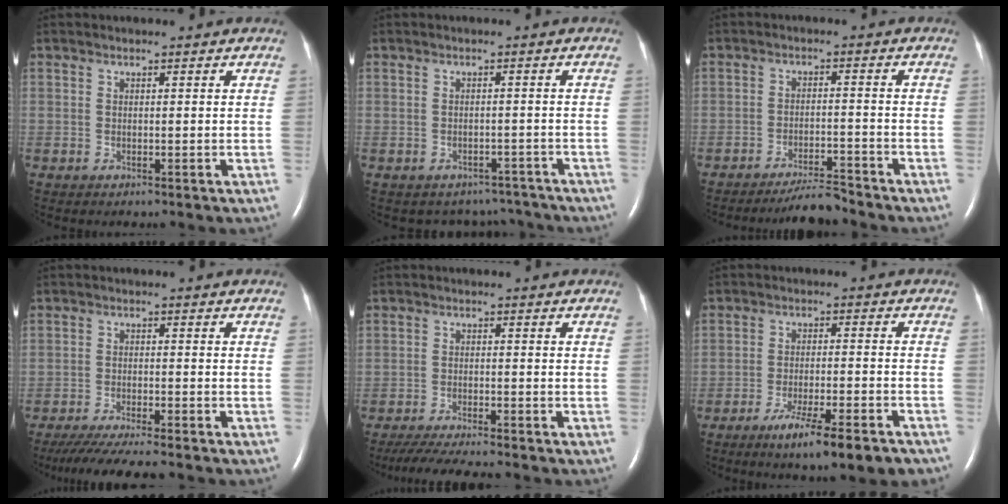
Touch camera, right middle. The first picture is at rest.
{"total": 7.0, "force": [-6.3, 3.0, 0.4], "torque": [0.001, 0.023, -0.066]}
{"total": 4.7, "force": [-4.6, -0.3, 1.2], "torque": [-0.022, -0.014, -0.079]}
{"total": 10.8, "force": [-9.3, 0.0, 5.4], "torque": [-0.071, -0.027, -0.145]}
{"total": 9.0, "force": [-7.9, -0.1, 4.3], "torque": [-0.061, -0.023, -0.127]}
{"total": 10.8, "force": [-7.7, 0.8, 7.5], "torque": [-0.104, -0.017, -0.113]}